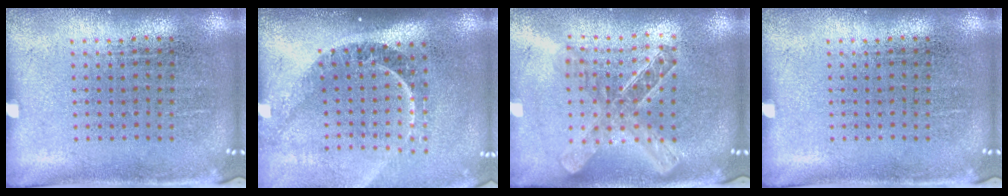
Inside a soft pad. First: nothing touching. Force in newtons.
{"total": 2.4, "press": 1.6, "slide": 1.8}
{"total": 2.0, "press": 1.7, "slide": 1.1}
{"total": 0.0}